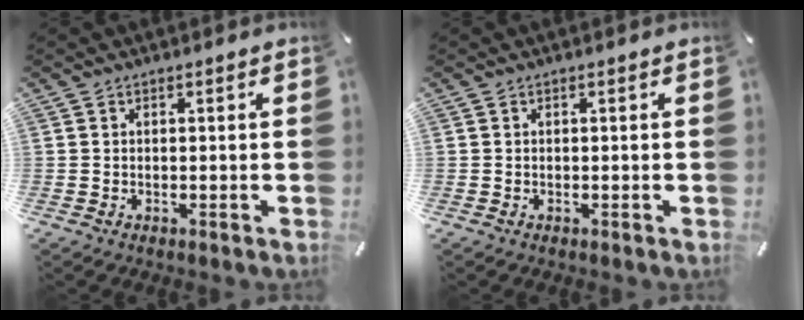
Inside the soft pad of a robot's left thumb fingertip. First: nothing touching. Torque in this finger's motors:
{"motor_torque": [0.02, 0.06, -0.08, 0.06, 0.01]}